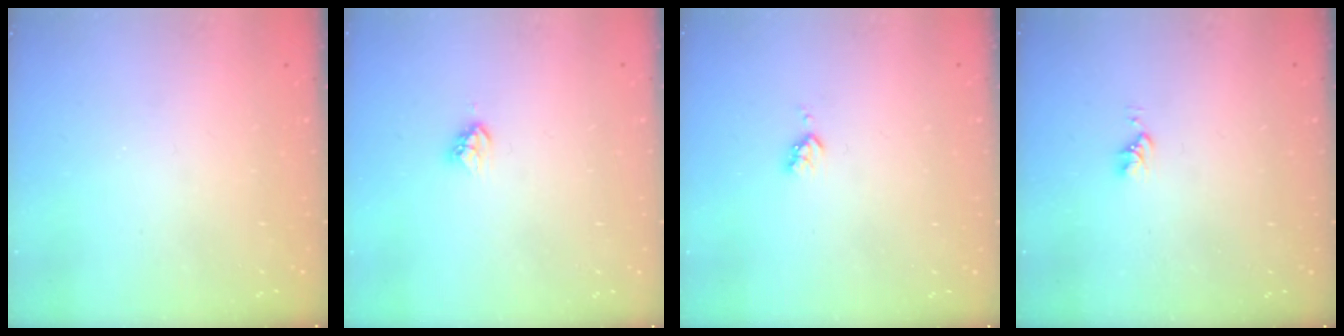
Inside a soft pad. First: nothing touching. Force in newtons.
{"total": 4.6, "press": 4.6, "slide": 0.3}
{"total": 3.2, "press": 3.2, "slide": 0.4}
{"total": 3.0, "press": 3.0, "slide": 0.4}